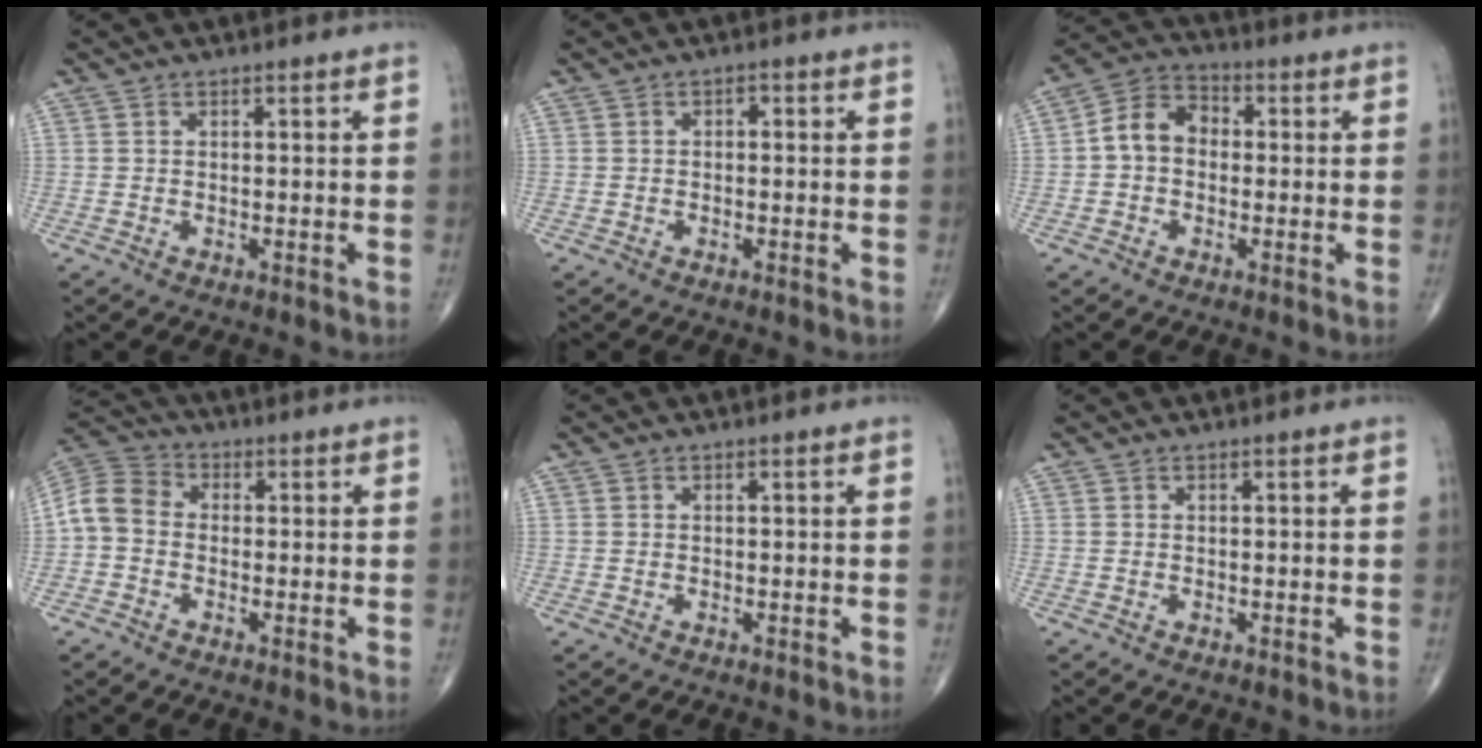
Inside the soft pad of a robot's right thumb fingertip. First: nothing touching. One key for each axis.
{"total": 1.1, "fx": 0.0, "fy": 0.7, "fz": 0.9, "tx": -0.007, "ty": 0.005, "tz": -0.004}
{"total": 7.8, "fx": -0.2, "fy": 6.1, "fz": 4.9, "tx": -0.073, "ty": 0.029, "tz": -0.019}
{"total": 7.6, "fx": -0.7, "fy": 5.9, "fz": 4.7, "tx": -0.083, "ty": 0.022, "tz": -0.031}
{"total": 0.0}
{"total": 0.0}